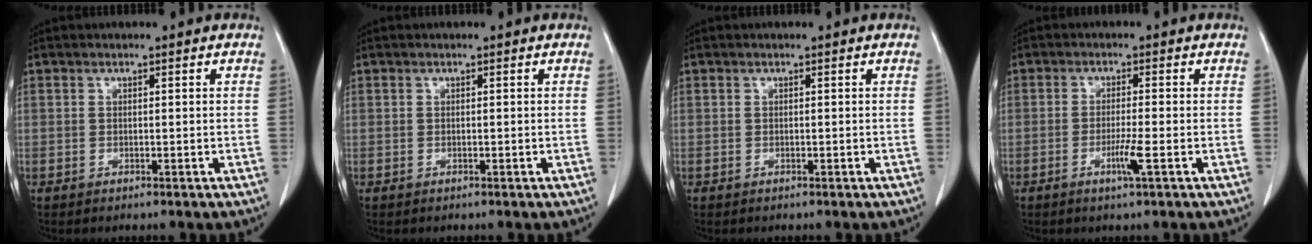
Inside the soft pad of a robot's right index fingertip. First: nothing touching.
{"total": 0.0}
{"total": 0.0}
{"total": 3.3, "force": [-1.3, -0.4, 3.0], "torque": [-0.060, -0.007, -0.027]}